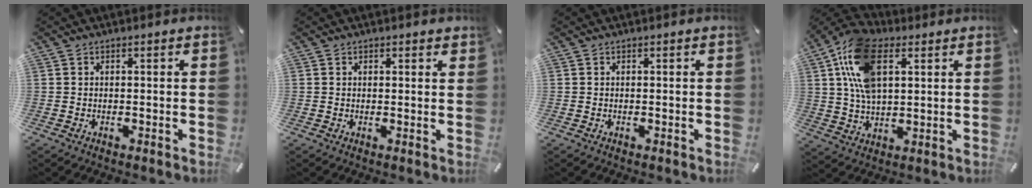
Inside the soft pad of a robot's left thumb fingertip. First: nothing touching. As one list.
[{"total": 0.7, "force": [0.5, 0.5, 0.2], "torque": [0.005, -0.002, 0.008]}, {"total": 0.0}, {"total": 15.1, "force": [5.5, 8.9, 10.9], "torque": [-0.255, 0.004, 0.098]}]